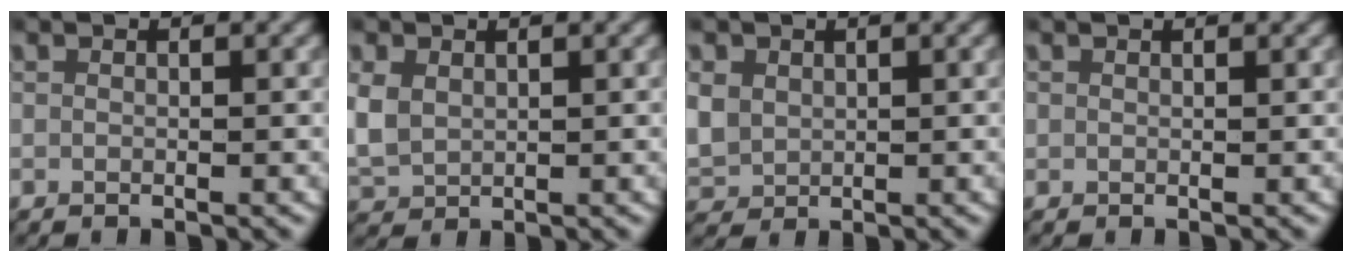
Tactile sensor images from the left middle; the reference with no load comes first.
{"total": 5.1, "force": [0.7, 4.5, 2.3], "torque": [-0.081, -0.007, 0.021]}
{"total": 4.6, "force": [0.7, 4.1, 1.9], "torque": [-0.067, -0.009, 0.024]}
{"total": 0.6, "force": [0.5, 0.4, 0.1], "torque": [0.000, -0.001, 0.008]}